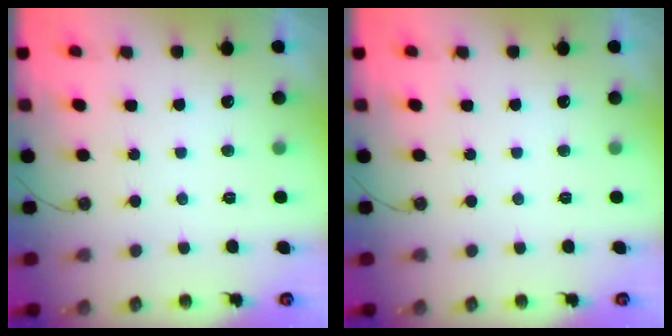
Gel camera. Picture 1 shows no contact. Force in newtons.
{"total": 0.0}